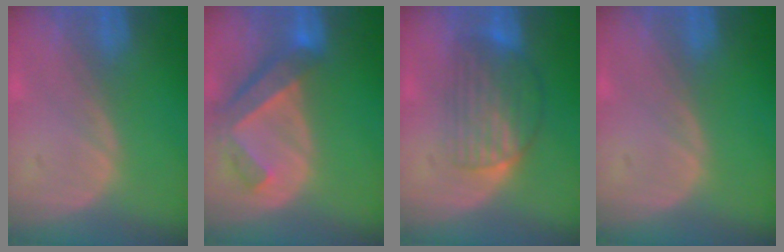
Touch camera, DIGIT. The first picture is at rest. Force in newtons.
{"total": 6.4, "press": 5.8, "slide": 2.7}
{"total": 6.6, "press": 5.8, "slide": 3.3}
{"total": 0.0}